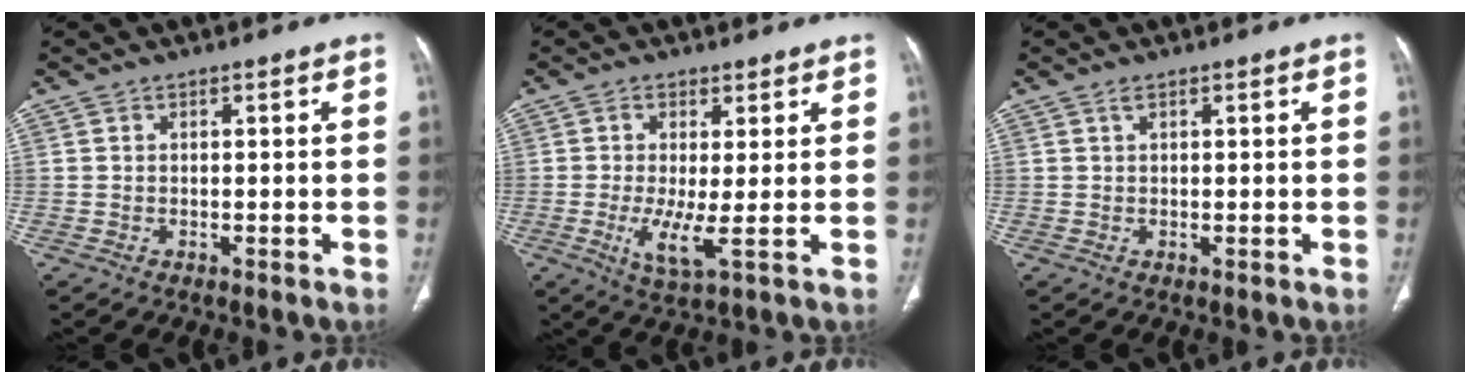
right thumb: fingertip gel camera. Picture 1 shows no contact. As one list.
[{"total": 6.1, "force": [-0.3, 1.1, 5.9], "torque": [-0.128, -0.014, -0.009]}, {"total": 0.8, "force": [0.4, 0.2, 0.6], "torque": [-0.014, 0.000, 0.008]}]